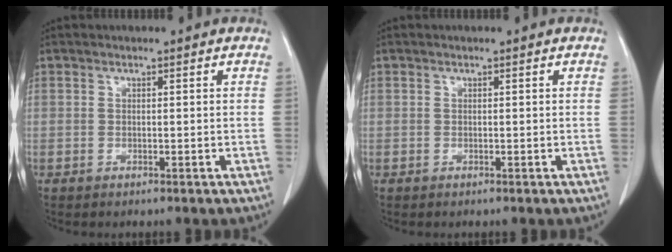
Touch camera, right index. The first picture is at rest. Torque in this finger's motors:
{"motor_torque": [0.00, 0.00, 0.00, 0.00]}